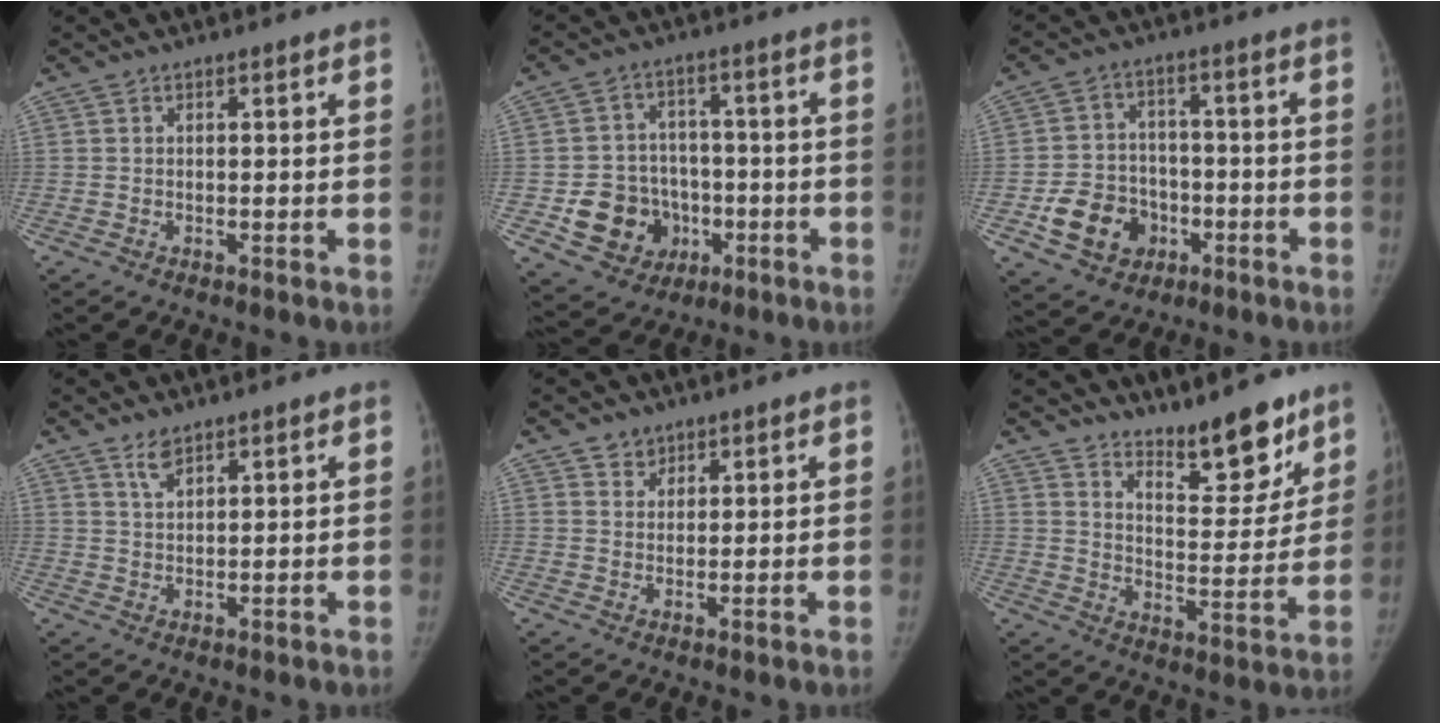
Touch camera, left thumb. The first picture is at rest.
{"total": 12.2, "force": [-3.6, 10.6, 4.9], "torque": [-0.044, 0.025, -0.044]}
{"total": 11.2, "force": [-4.2, 9.2, 4.8], "torque": [-0.055, 0.025, -0.063]}
{"total": 2.8, "force": [2.1, 1.0, 1.4], "torque": [-0.025, -0.010, 0.047]}
{"total": 2.6, "force": [1.9, 1.8, 0.2], "torque": [0.015, -0.012, 0.028]}
{"total": 13.3, "force": [10.7, 4.1, 6.8], "torque": [-0.057, -0.083, 0.172]}